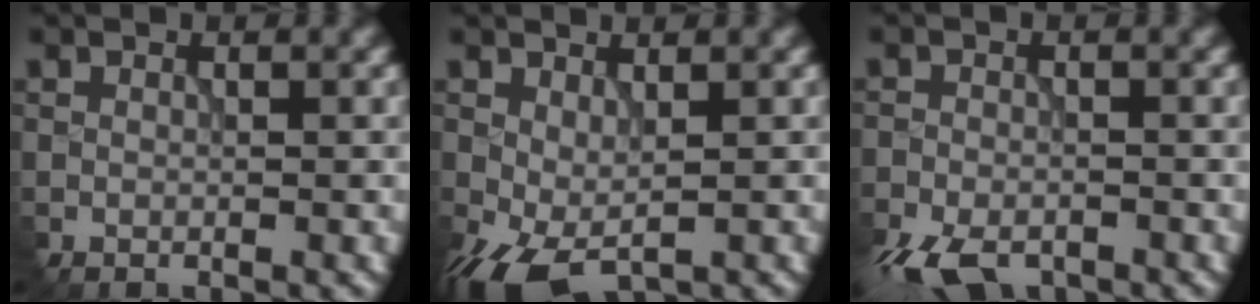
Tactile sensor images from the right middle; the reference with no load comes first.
{"total": 4.1, "force": [-1.8, 2.0, 3.1], "torque": [-0.079, -0.004, -0.032]}
{"total": 5.7, "force": [-4.2, 2.4, 3.1], "torque": [-0.059, -0.021, -0.083]}